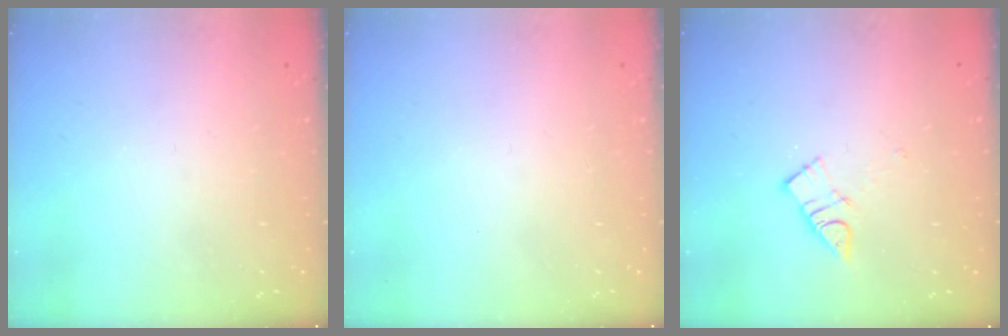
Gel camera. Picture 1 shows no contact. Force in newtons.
{"total": 1.6, "press": 1.5, "slide": 0.1}
{"total": 6.6, "press": 6.6, "slide": 0.1}